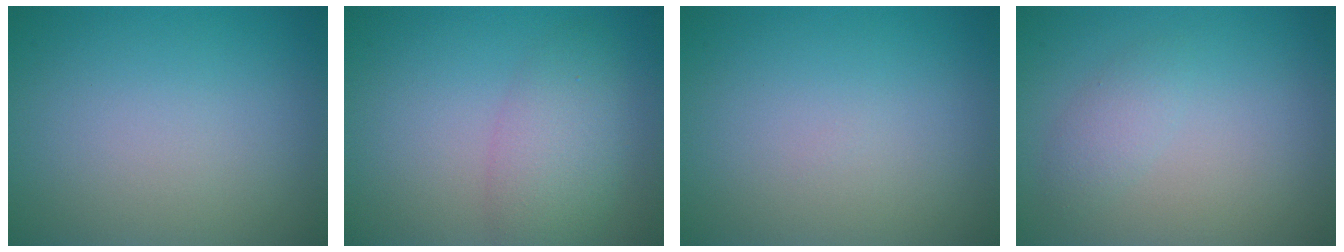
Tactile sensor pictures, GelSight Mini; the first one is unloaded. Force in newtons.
{"total": 4.0, "press": 4.0, "slide": 0.2}
{"total": 0.0}
{"total": 1.5, "press": 1.5, "slide": 0.1}